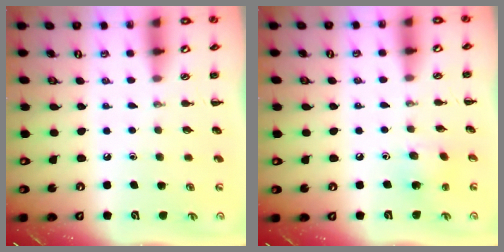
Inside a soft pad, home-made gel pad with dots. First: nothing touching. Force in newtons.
{"total": 2.5, "press": 2.5, "slide": 0.6}